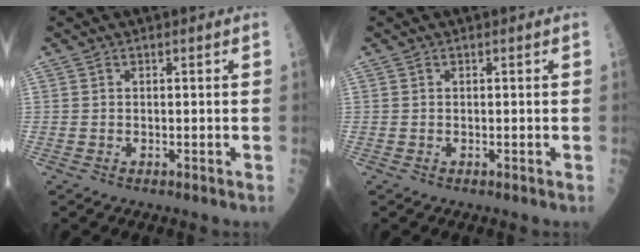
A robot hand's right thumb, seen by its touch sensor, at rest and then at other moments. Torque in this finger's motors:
{"motor_torque": [0.00, 0.00, 0.00, 0.00, 0.00]}